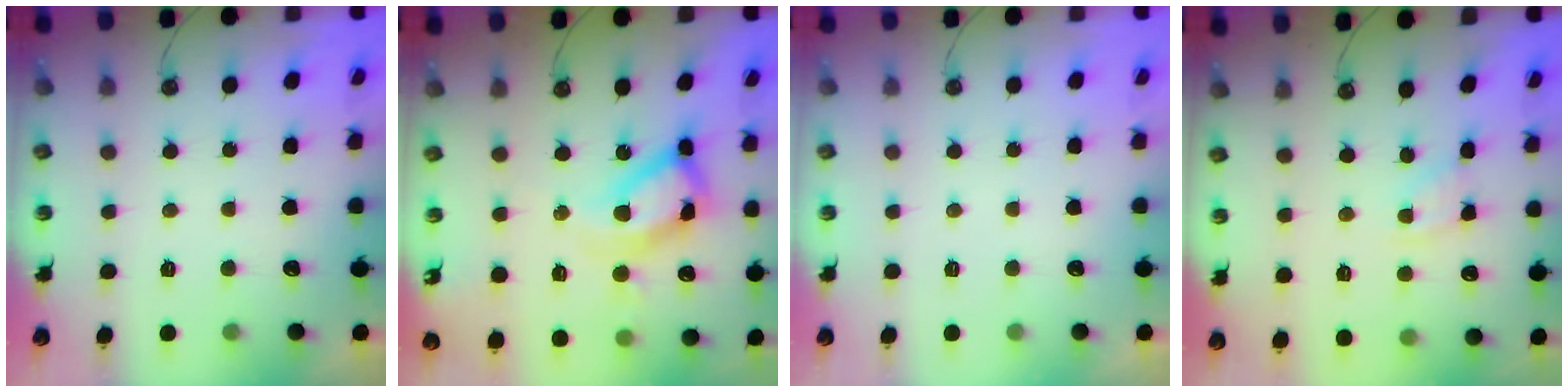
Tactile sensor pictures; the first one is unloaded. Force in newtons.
{"total": 19.4, "press": 19.3, "slide": 2.6}
{"total": 0.0}
{"total": 4.5, "press": 4.5, "slide": 0.4}